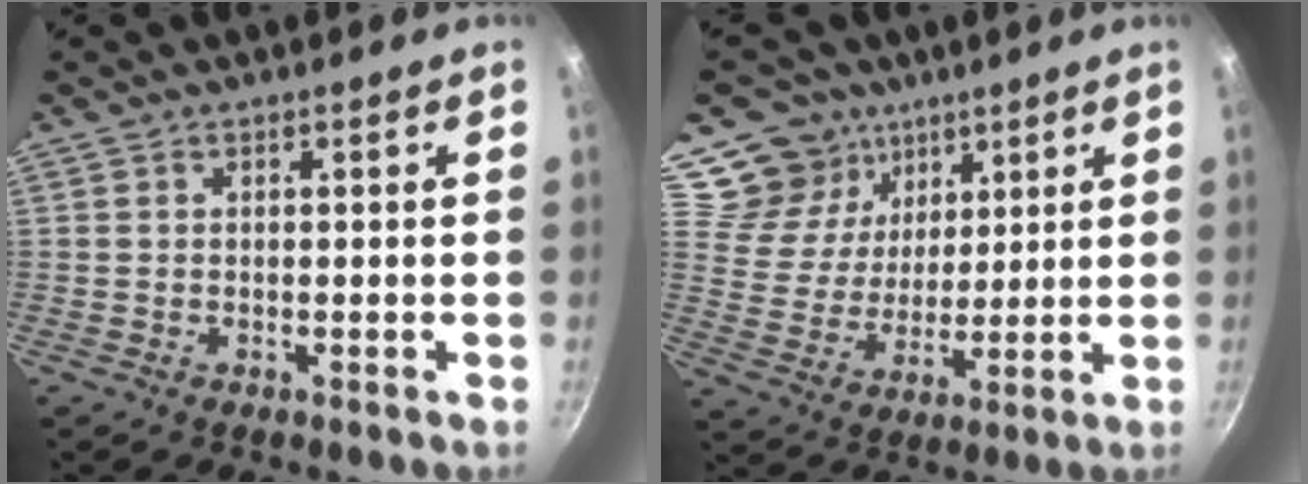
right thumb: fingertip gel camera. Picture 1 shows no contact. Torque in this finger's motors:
{"motor_torque": [-0.85, 0.77, -0.68, 0.51, -0.18]}